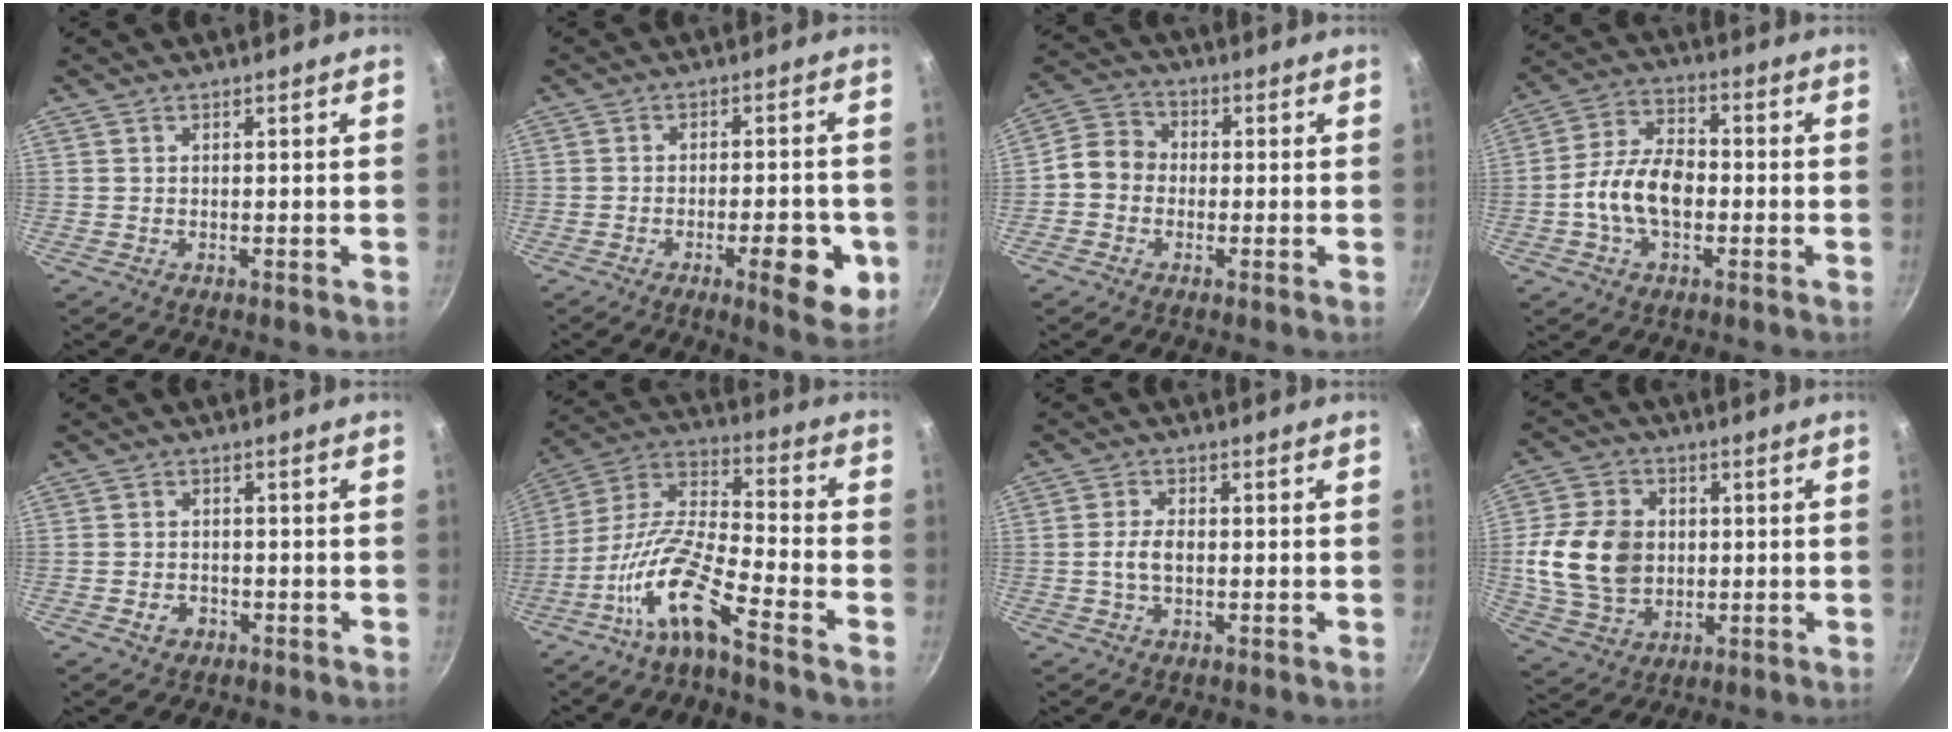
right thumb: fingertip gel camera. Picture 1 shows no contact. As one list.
[{"total": 10.3, "force": [-3.4, 3.4, 9.1], "torque": [-0.096, 0.008, -0.044]}, {"total": 5.9, "force": [-1.0, 5.1, 2.9], "torque": [-0.030, 0.017, -0.041]}, {"total": 11.0, "force": [-2.2, 6.7, 8.4], "torque": [-0.136, 0.034, -0.052]}, {"total": 2.7, "force": [-1.4, 2.0, 1.1], "torque": [-0.014, 0.017, -0.022]}, {"total": 13.7, "force": [-8.4, 2.6, 10.5], "torque": [-0.213, 0.069, -0.181]}, {"total": 2.3, "force": [-0.4, 1.5, 1.7], "torque": [-0.029, 0.011, -0.009]}, {"total": 14.7, "force": [0.5, 11.3, 9.4], "torque": [-0.160, 0.004, 0.015]}]